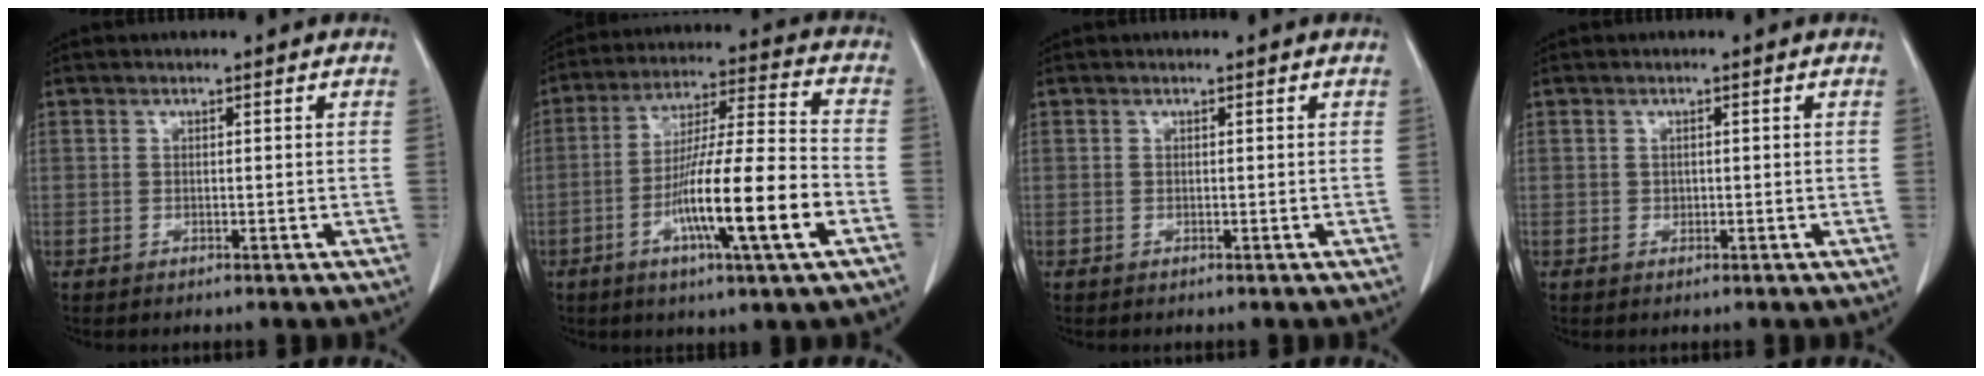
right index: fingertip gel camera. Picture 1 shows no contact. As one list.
[{"total": 15.9, "force": [-5.6, 0.2, 14.9], "torque": [-0.263, -0.007, -0.094]}, {"total": 0.0}, {"total": 0.6, "force": [0.1, 0.5, 0.2], "torque": [0.002, 0.004, 0.005]}]